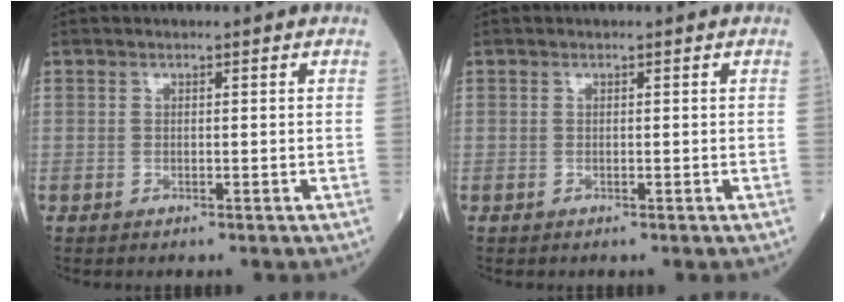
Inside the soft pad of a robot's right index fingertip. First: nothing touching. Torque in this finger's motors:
{"motor_torque": [0.02, 0.02, 0.00, 0.00]}